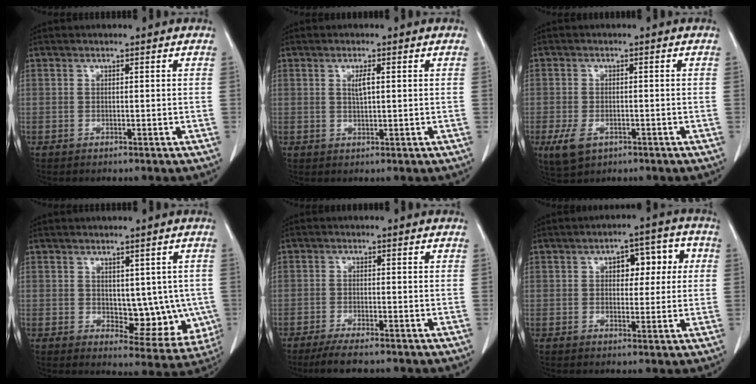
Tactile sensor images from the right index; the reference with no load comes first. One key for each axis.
{"total": 2.0, "fx": 0.5, "fy": 0.3, "fz": 1.9, "tx": -0.037, "ty": 0.001, "tz": 0.010}
{"total": 4.4, "fx": -2.1, "fy": 2.7, "fz": 2.8, "tx": -0.062, "ty": -0.005, "tz": -0.026}
{"total": 8.6, "fx": -0.2, "fy": 4.9, "fz": 7.1, "tx": -0.067, "ty": 0.000, "tz": 0.015}
{"total": 6.0, "fx": -4.9, "fy": 0.8, "fz": 3.4, "tx": -0.053, "ty": -0.011, "tz": -0.078}
{"total": 6.8, "fx": 1.4, "fy": 3.5, "fz": 5.6, "tx": -0.066, "ty": 0.032, "tz": 0.021}